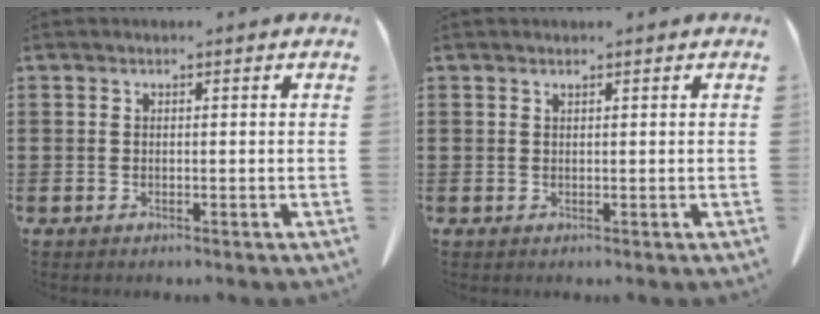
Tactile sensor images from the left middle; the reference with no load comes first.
{"total": 0.6, "force": [0.5, 0.0, 0.3], "torque": [-0.008, -0.001, 0.009]}